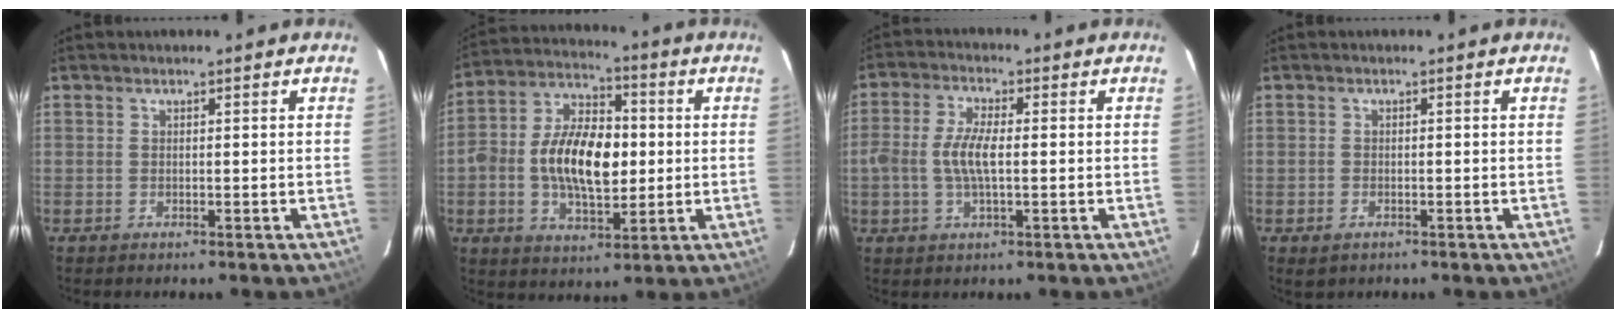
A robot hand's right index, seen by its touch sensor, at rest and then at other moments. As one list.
[{"total": 15.0, "force": [-0.6, 8.2, 12.5], "torque": [-0.234, 0.022, -0.012]}, {"total": 6.4, "force": [-0.5, 2.3, 6.0], "torque": [-0.123, 0.006, -0.010]}, {"total": 1.9, "force": [-1.0, 1.4, 0.8], "torque": [-0.015, -0.003, -0.016]}]